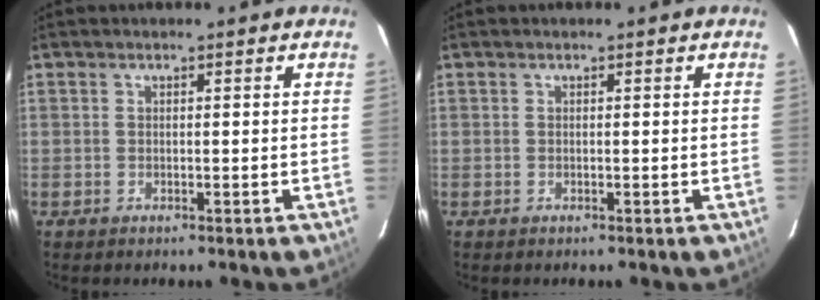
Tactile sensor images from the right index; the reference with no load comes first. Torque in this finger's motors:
{"motor_torque": [0.00, 0.00, 0.02, 0.00]}